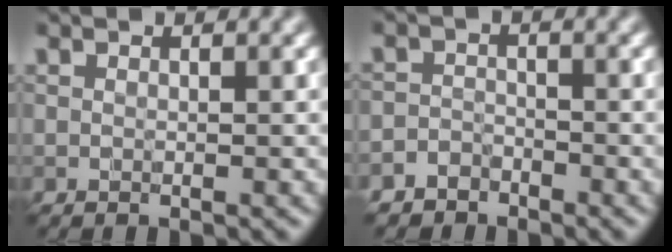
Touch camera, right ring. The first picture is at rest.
{"total": 1.9, "force": [-1.6, 1.0, -0.3], "torque": [0.017, 0.006, -0.036]}